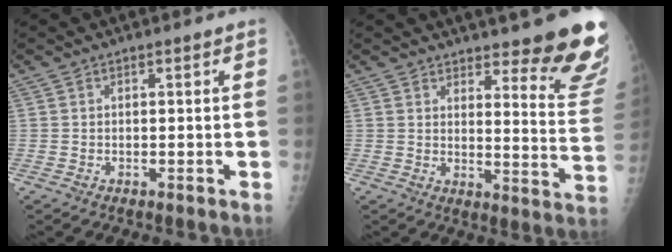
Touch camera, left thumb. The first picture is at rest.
{"total": 14.9, "force": [12.0, 3.3, 8.1], "torque": [-0.059, -0.102, 0.139]}